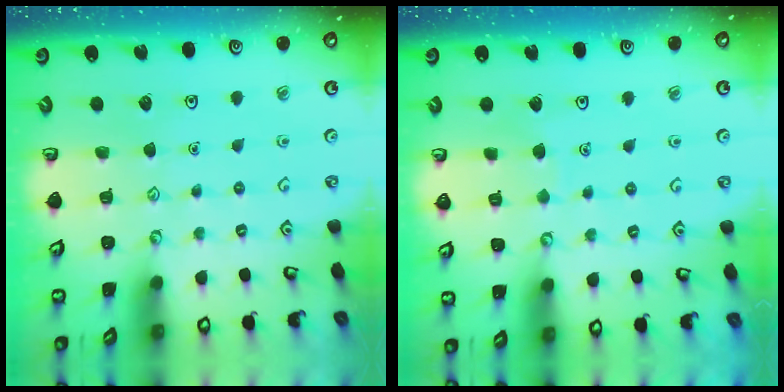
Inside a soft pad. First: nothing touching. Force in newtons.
{"total": 2.6, "press": 2.6, "slide": 0.1}